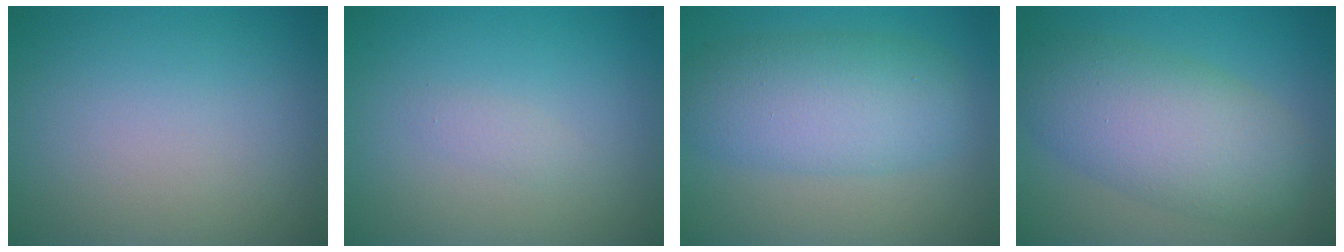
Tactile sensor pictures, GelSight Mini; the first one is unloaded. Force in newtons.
{"total": 0.7, "press": 0.7, "slide": 0.0}
{"total": 6.6, "press": 6.6, "slide": 0.0}
{"total": 7.7, "press": 7.7, "slide": 0.1}